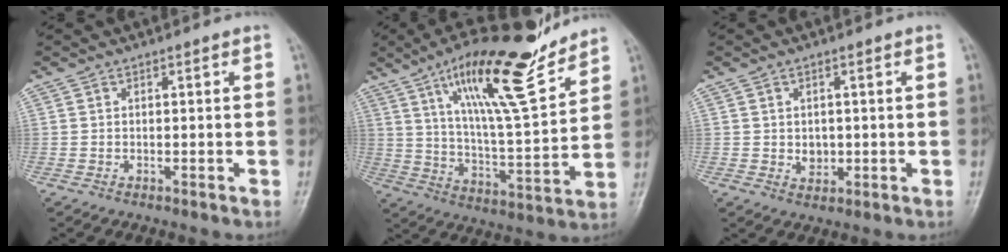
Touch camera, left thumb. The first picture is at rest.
{"total": 20.1, "force": [13.3, 4.4, 14.4], "torque": [-0.210, -0.068, 0.226]}
{"total": 2.8, "force": [0.1, 2.3, 1.6], "torque": [-0.013, -0.002, 0.007]}